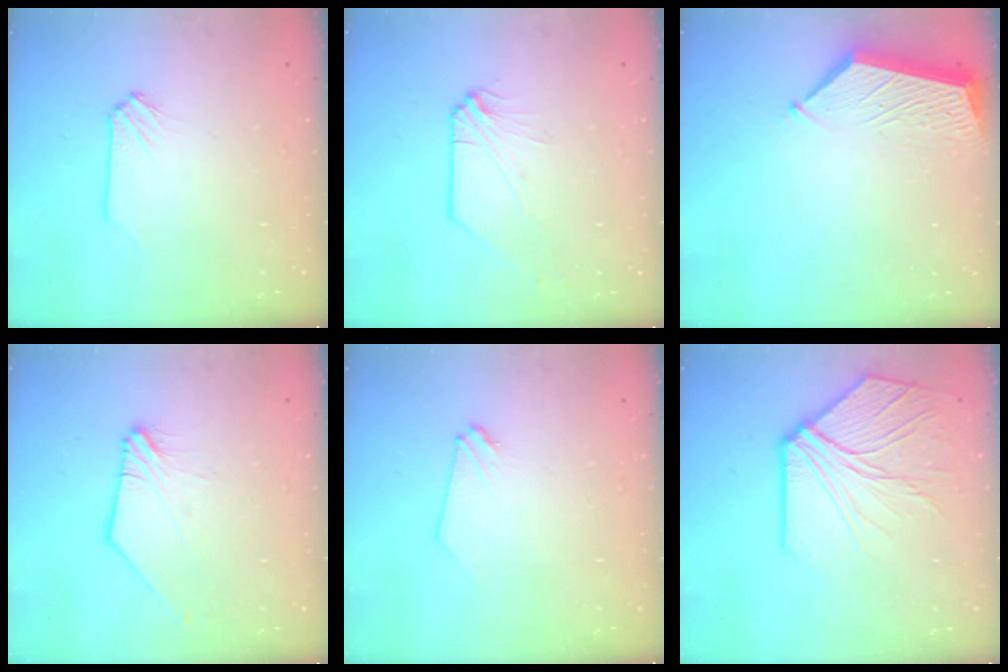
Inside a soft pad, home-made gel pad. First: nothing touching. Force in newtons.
{"total": 0.7, "press": 0.7, "slide": 0.0}
{"total": 6.8, "press": 6.7, "slide": 0.5}
{"total": 1.6, "press": 1.6, "slide": 0.1}
{"total": 0.0}
{"total": 10.2, "press": 10.1, "slide": 1.9}